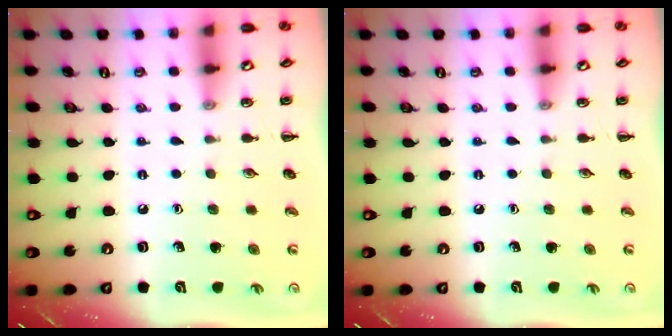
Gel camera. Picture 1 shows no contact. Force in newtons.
{"total": 0.0}